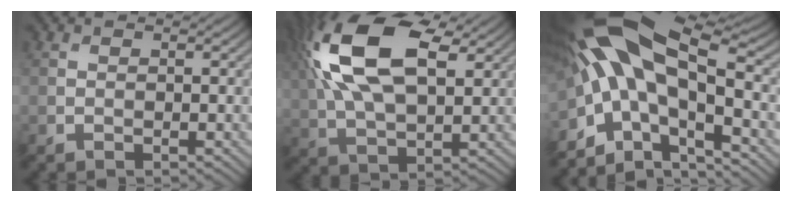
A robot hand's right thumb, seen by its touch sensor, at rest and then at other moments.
{"total": 16.3, "force": [5.5, 8.4, 12.9], "torque": [-0.283, 0.026, 0.093]}
{"total": 15.8, "force": [-1.9, 7.2, 13.9], "torque": [-0.265, 0.006, -0.029]}